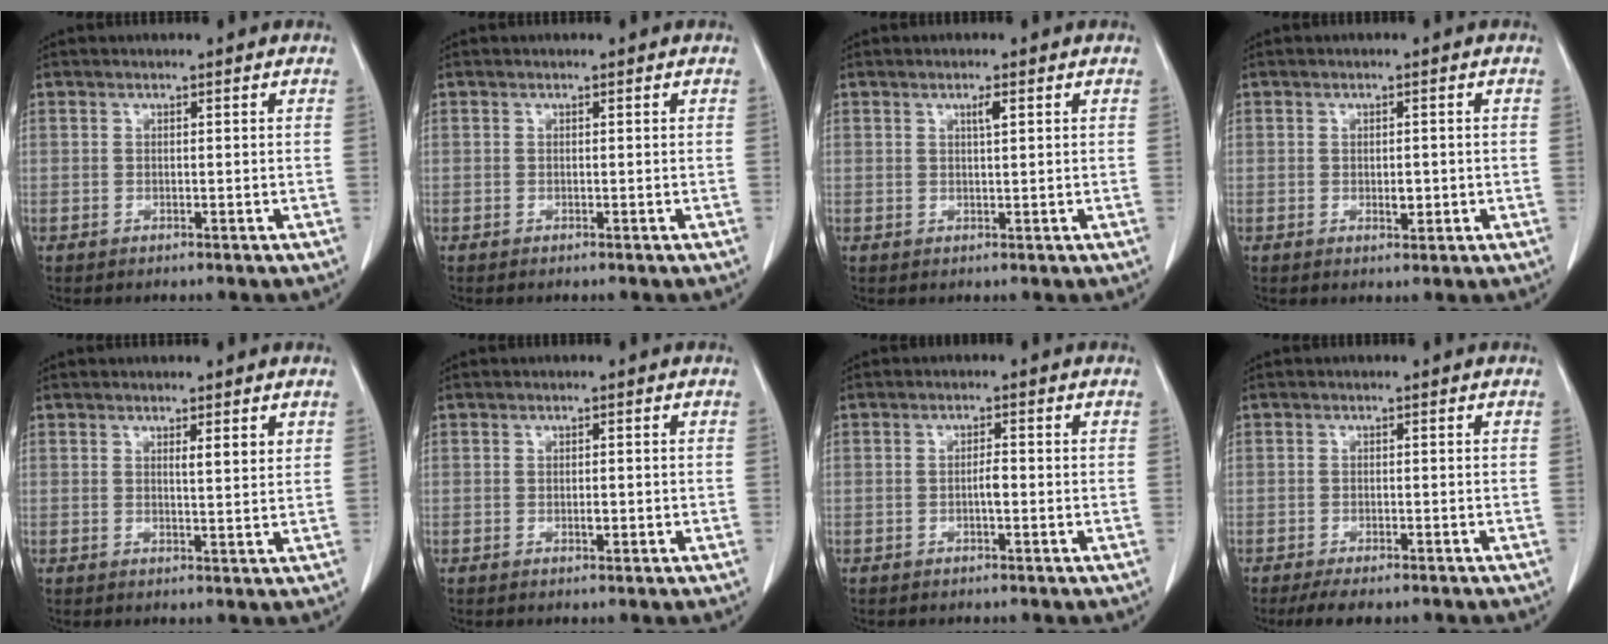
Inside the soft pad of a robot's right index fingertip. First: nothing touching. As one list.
[{"total": 0.0}, {"total": 1.4, "force": [0.7, 0.0, 1.3], "torque": [-0.024, -0.001, 0.011]}, {"total": 1.8, "force": [-0.1, 1.0, 1.5], "torque": [-0.020, 0.001, 0.004]}, {"total": 2.4, "force": [1.3, 0.2, 2.0], "torque": [-0.036, -0.005, 0.021]}, {"total": 1.1, "force": [-0.1, 0.6, 1.0], "torque": [-0.015, 0.002, 0.002]}, {"total": 1.6, "force": [-0.3, 0.3, 1.5], "torque": [-0.025, 0.004, -0.004]}, {"total": 4.1, "force": [-3.2, 1.4, 2.2], "torque": [-0.035, -0.008, -0.044]}]